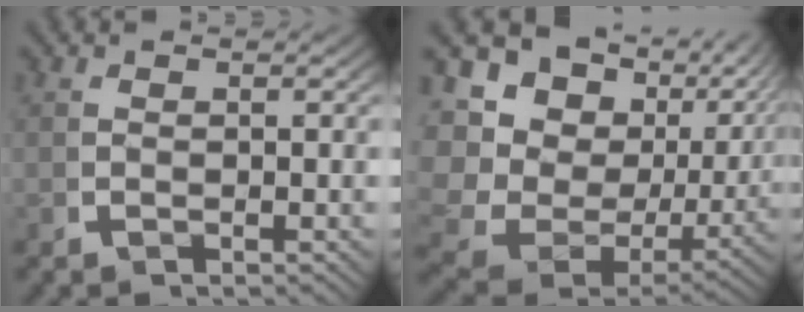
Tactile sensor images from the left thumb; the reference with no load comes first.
{"total": 15.6, "force": [1.4, 11.7, 10.2], "torque": [-0.199, -0.017, 0.013]}